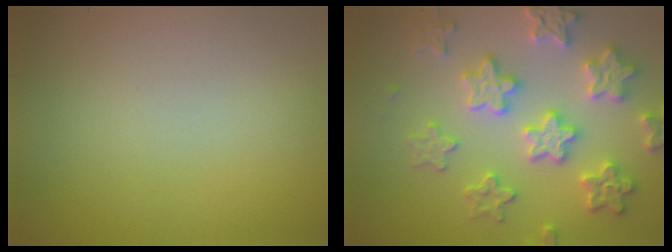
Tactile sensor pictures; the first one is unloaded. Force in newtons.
{"total": 6.1, "press": 6.0, "slide": 1.1}